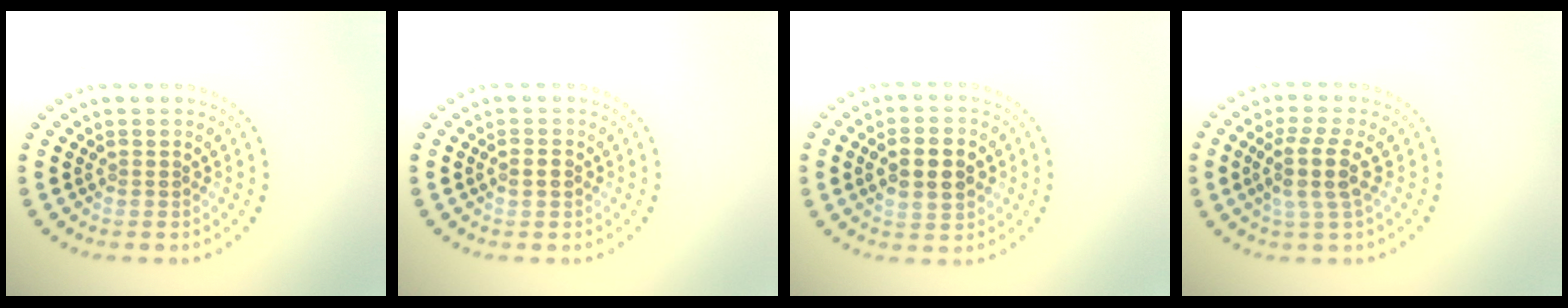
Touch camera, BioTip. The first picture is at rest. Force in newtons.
{"total": 1.9, "press": 1.9, "slide": 0.2}
{"total": 4.5, "press": 4.5, "slide": 0.3}
{"total": 3.3, "press": 2.7, "slide": 1.9}